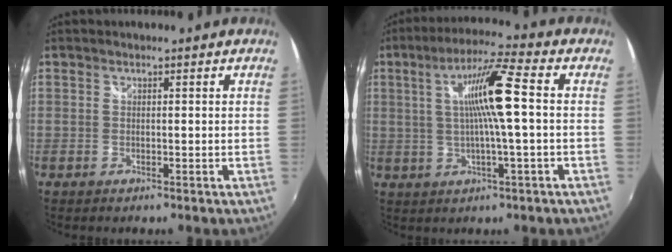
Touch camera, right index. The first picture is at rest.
{"total": 11.0, "force": [1.1, 0.1, 10.9], "torque": [-0.195, 0.011, 0.020]}